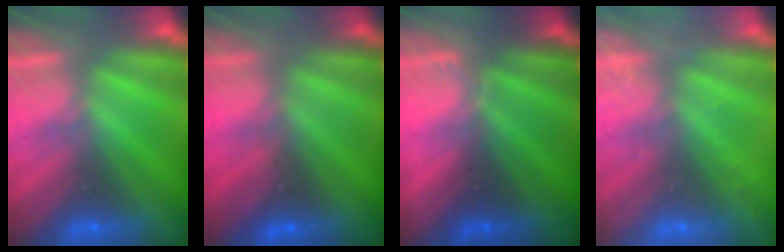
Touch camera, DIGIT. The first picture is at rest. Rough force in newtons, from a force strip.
{"total": 4.7}
{"total": 1.6}
{"total": 2.6}